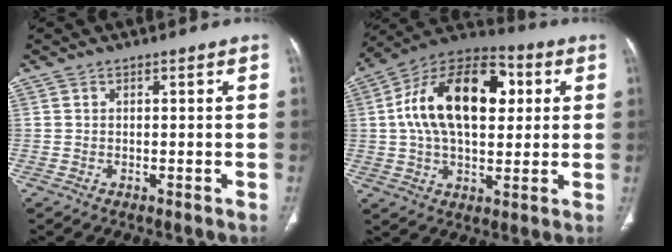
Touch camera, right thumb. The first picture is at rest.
{"total": 21.7, "force": [4.0, 12.4, 17.3], "torque": [-0.272, 0.020, 0.058]}